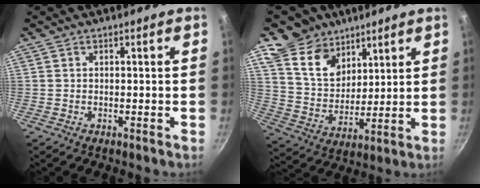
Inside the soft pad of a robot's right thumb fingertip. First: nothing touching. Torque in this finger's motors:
{"motor_torque": [0.34, 0.54, 0.07, 0.01, 0.02]}